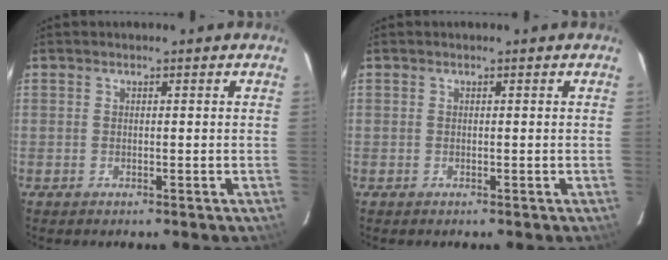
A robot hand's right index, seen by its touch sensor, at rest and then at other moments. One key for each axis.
{"total": 0.0}